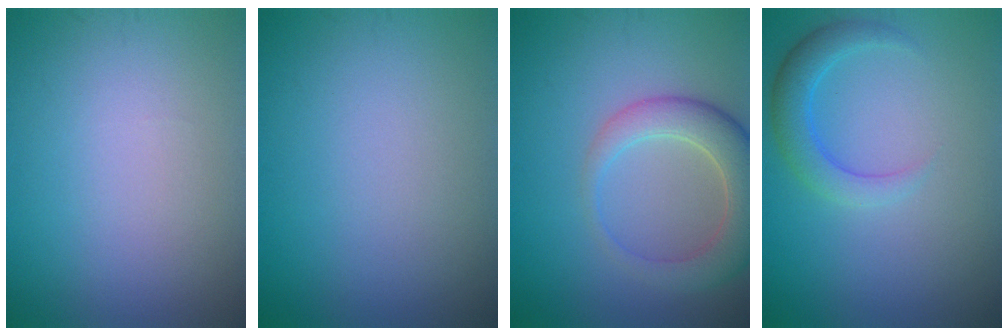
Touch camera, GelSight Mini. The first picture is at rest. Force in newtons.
{"total": 0.0}
{"total": 5.1, "press": 5.1, "slide": 0.5}
{"total": 2.9, "press": 2.9, "slide": 0.1}